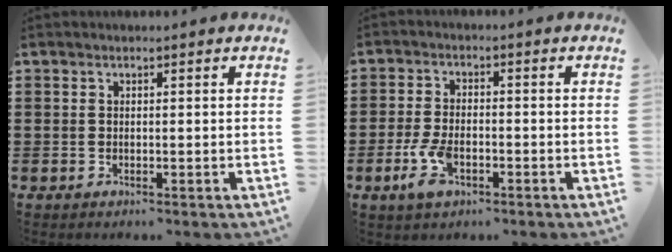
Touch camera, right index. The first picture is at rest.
{"total": 5.5, "force": [-2.2, 2.6, 4.3], "torque": [-0.107, -0.008, -0.046]}